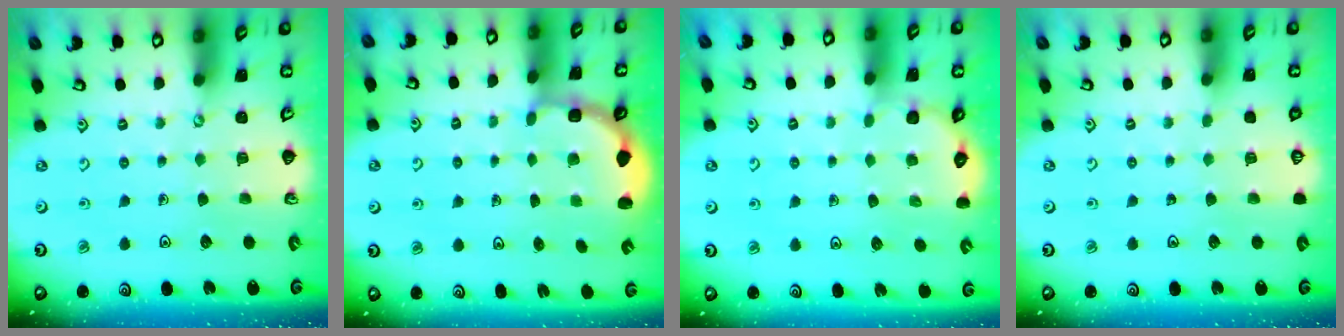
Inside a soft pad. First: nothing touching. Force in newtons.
{"total": 3.0, "press": 2.3, "slide": 1.8}
{"total": 2.9, "press": 2.8, "slide": 0.7}
{"total": 0.0}